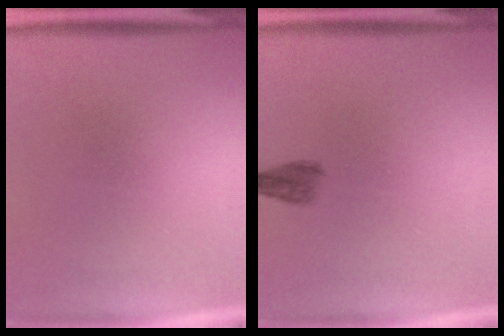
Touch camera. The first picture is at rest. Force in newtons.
{"total": 2.4}